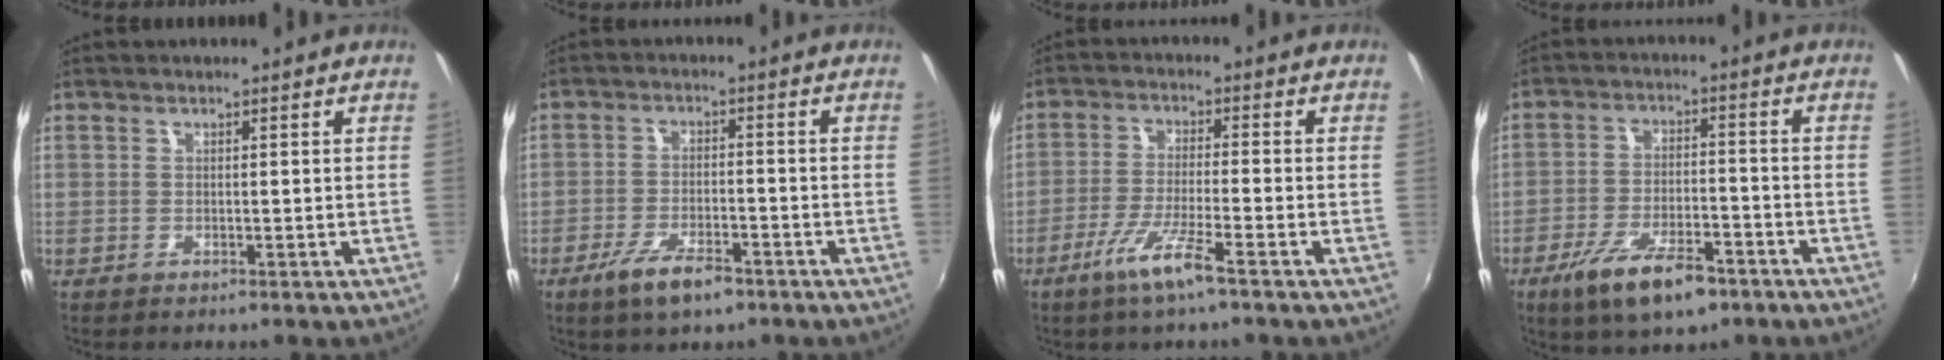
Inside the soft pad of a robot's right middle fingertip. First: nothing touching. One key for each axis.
{"total": 7.4, "fx": -4.9, "fy": 2.3, "fz": 5.1, "tx": -0.117, "ty": -0.011, "tz": -0.086}
{"total": 7.5, "fx": -4.7, "fy": 0.0, "fz": 5.9, "tx": -0.123, "ty": -0.009, "tz": -0.089}
{"total": 12.0, "fx": -7.6, "fy": 4.1, "fz": 8.4, "tx": -0.176, "ty": -0.020, "tz": -0.130}